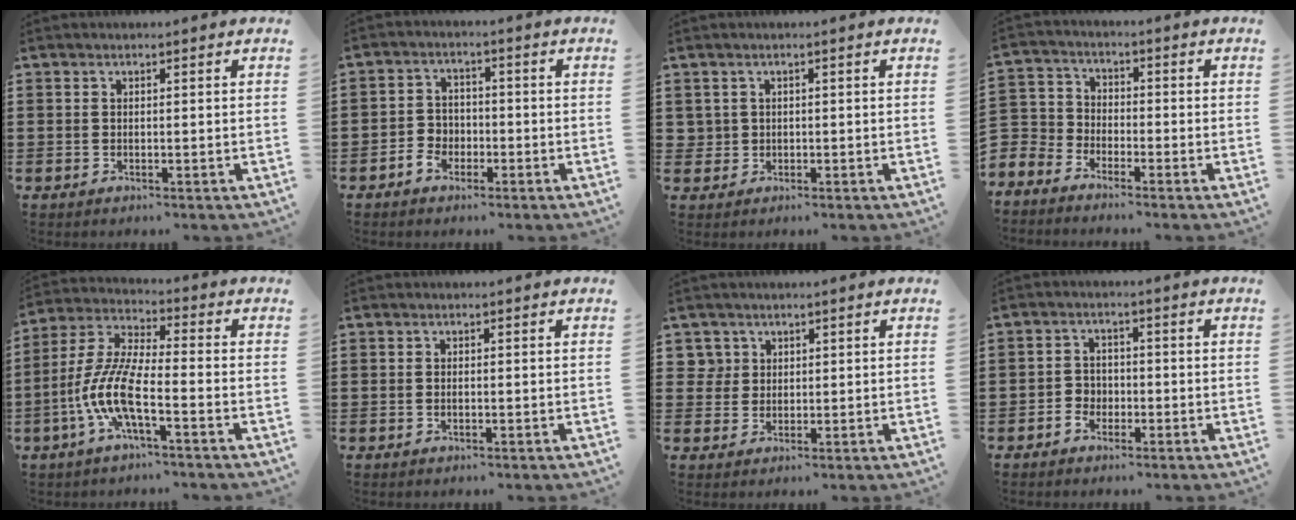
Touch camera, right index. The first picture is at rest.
{"total": 3.5, "force": [-1.9, 2.7, 1.3], "torque": [-0.029, 0.007, -0.039]}
{"total": 1.2, "force": [0.1, 1.2, 0.2], "torque": [-0.008, 0.007, 0.000]}
{"total": 4.2, "force": [-3.6, 2.1, -0.3], "torque": [-0.030, -0.004, -0.086]}
{"total": 9.4, "force": [-4.1, 2.0, 8.3], "torque": [-0.208, -0.018, -0.087]}
{"total": 0.5, "force": [-0.2, 0.2, 0.5], "torque": [-0.012, -0.004, -0.002]}
{"total": 3.2, "force": [1.4, 2.9, 0.0], "torque": [-0.016, 0.013, 0.025]}
{"total": 2.7, "force": [-1.4, 2.1, 0.9], "torque": [-0.023, 0.005, -0.031]}